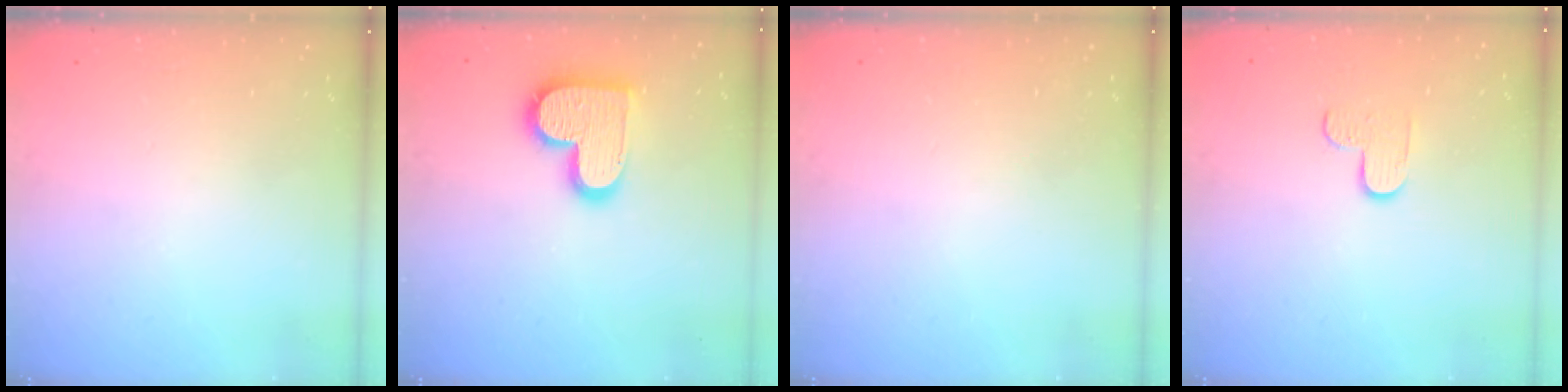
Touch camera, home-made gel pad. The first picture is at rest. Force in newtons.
{"total": 14.8, "press": 14.7, "slide": 0.8}
{"total": 0.0}
{"total": 3.7, "press": 3.7, "slide": 0.3}